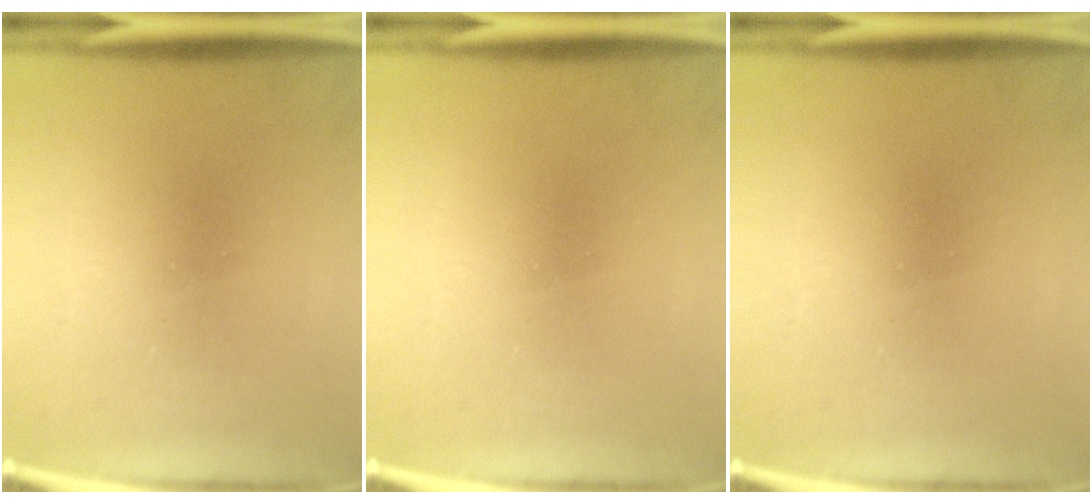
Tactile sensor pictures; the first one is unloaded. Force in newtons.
{"total": 0.0}
{"total": 0.0}